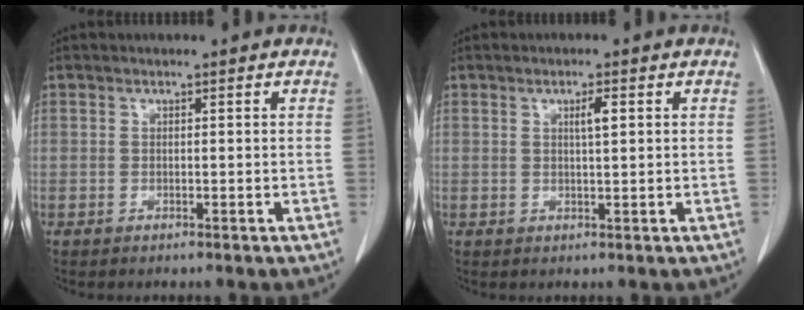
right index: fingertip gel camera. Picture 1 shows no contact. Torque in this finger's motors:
{"motor_torque": [0.23, 0.22, 0.02, 0.03]}